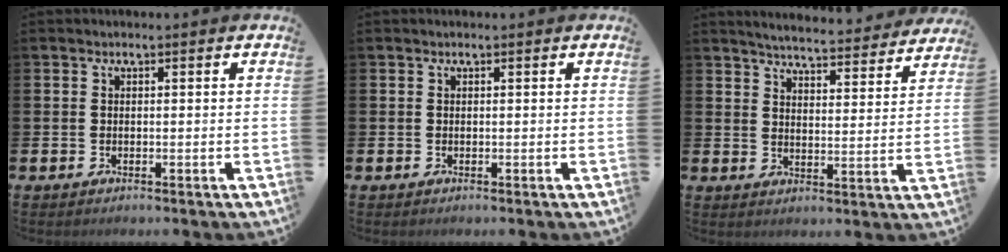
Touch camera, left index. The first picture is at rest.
{"total": 0.0}
{"total": 5.4, "force": [5.4, 0.3, 0.9], "torque": [-0.021, -0.045, 0.089]}